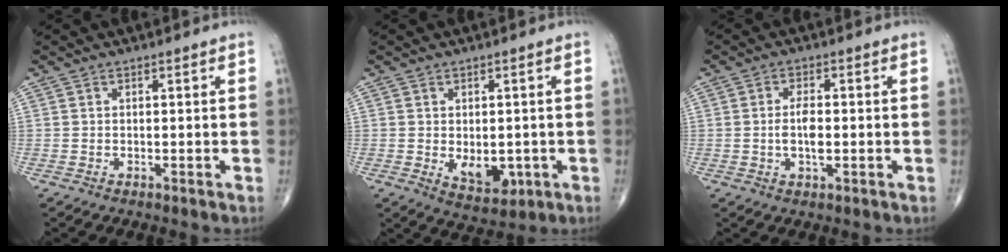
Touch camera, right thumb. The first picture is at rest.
{"total": 6.7, "force": [-1.2, 4.2, 5.0], "torque": [-0.051, -0.010, -0.003]}
{"total": 4.5, "force": [-0.3, 1.9, 4.0], "torque": [-0.076, -0.001, -0.007]}